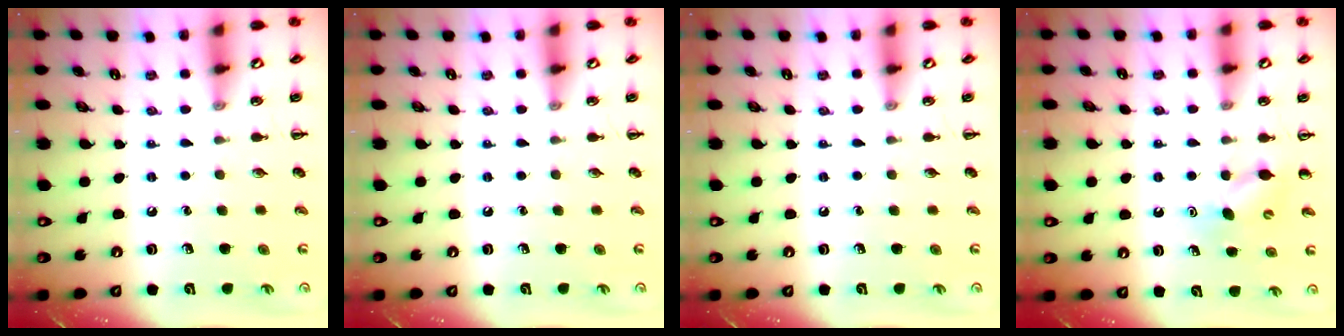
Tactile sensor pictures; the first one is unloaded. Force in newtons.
{"total": 0.0}
{"total": 0.0}
{"total": 5.9, "press": 5.8, "slide": 1.5}